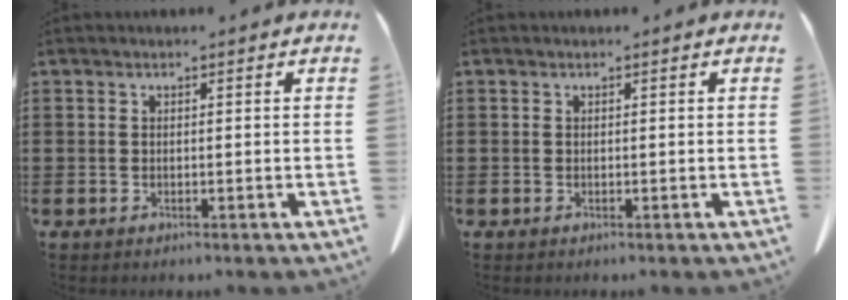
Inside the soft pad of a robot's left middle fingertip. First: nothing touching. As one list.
[{"total": 0.0}]